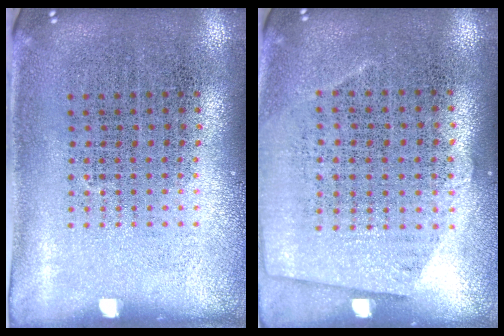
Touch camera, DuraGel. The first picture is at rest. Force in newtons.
{"total": 0.6, "press": 0.2, "slide": 0.6}